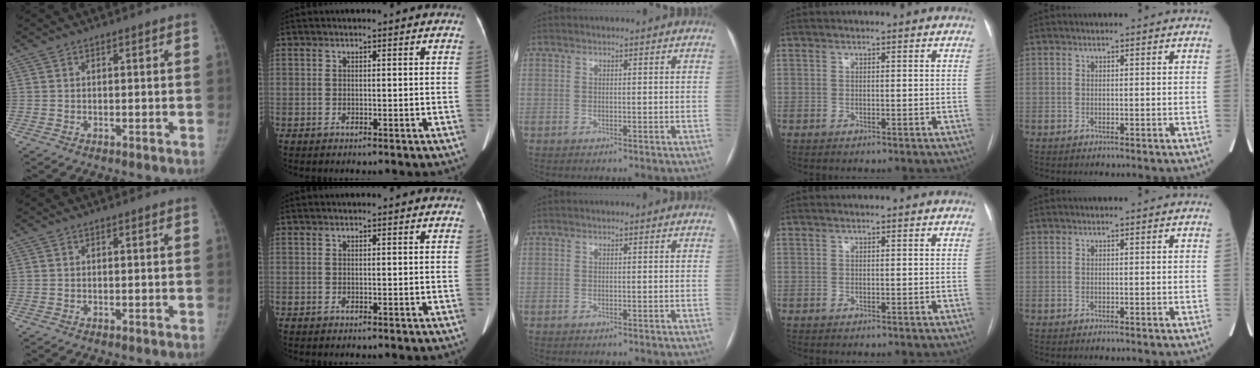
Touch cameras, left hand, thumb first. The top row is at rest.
{}